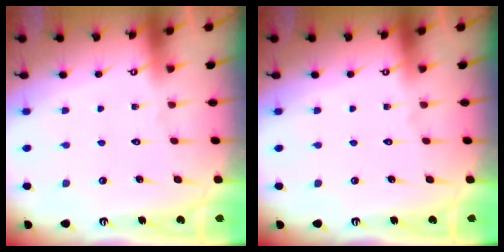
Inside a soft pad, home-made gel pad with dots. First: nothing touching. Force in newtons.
{"total": 0.0}